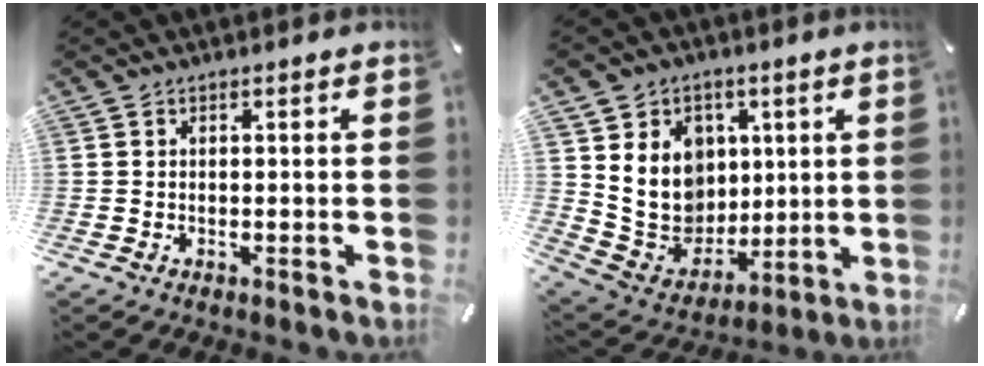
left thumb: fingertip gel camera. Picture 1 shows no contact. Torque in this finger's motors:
{"motor_torque": [1.25, 0.89, 0.37, -0.26, 0.39]}